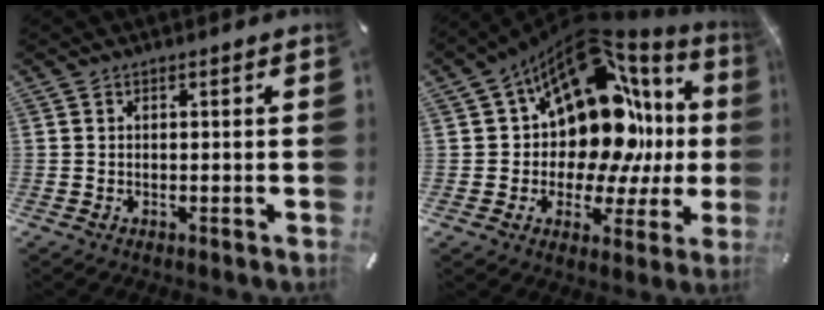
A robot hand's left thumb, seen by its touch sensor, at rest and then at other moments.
{"total": 18.4, "force": [6.8, 11.6, 12.5], "torque": [-0.186, -0.087, 0.116]}